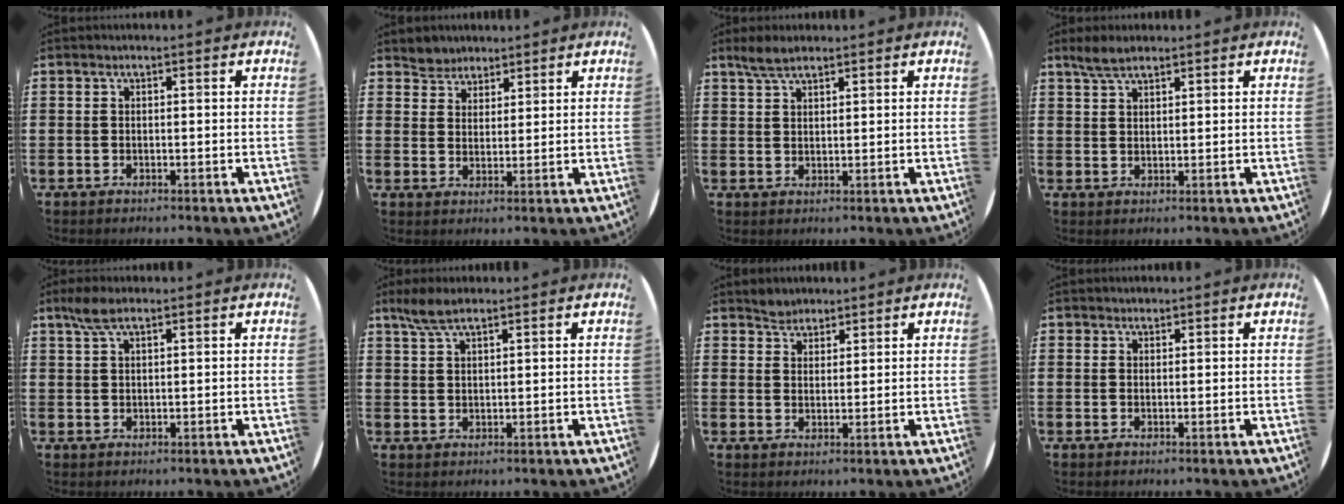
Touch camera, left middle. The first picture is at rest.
{"total": 3.3, "force": [2.9, 1.3, -0.7], "torque": [0.002, -0.001, 0.058]}
{"total": 3.2, "force": [2.7, 1.0, 1.5], "torque": [-0.036, 0.005, 0.050]}
{"total": 3.2, "force": [2.7, 1.0, 1.5], "torque": [-0.035, 0.006, 0.050]}
{"total": 3.3, "force": [2.3, 1.0, 2.2], "torque": [-0.049, 0.006, 0.041]}
{"total": 3.8, "force": [2.9, 1.0, 2.2], "torque": [-0.050, 0.004, 0.054]}
{"total": 2.5, "force": [2.4, 0.9, -0.3], "torque": [0.000, 0.003, 0.047]}
{"total": 0.9, "force": [0.8, 0.3, -0.1], "torque": [0.001, 0.002, 0.017]}